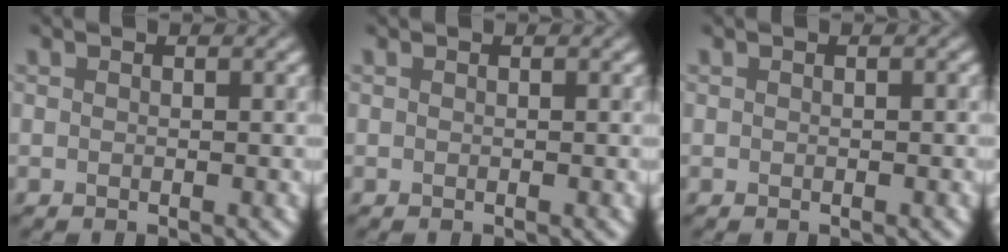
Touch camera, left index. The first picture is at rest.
{"total": 0.0}
{"total": 0.0}